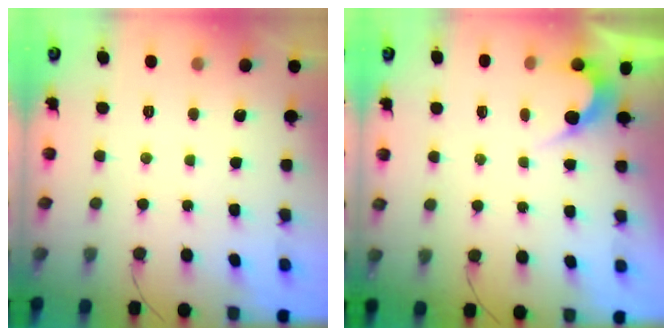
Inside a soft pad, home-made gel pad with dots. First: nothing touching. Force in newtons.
{"total": 2.6, "press": 2.6, "slide": 0.1}